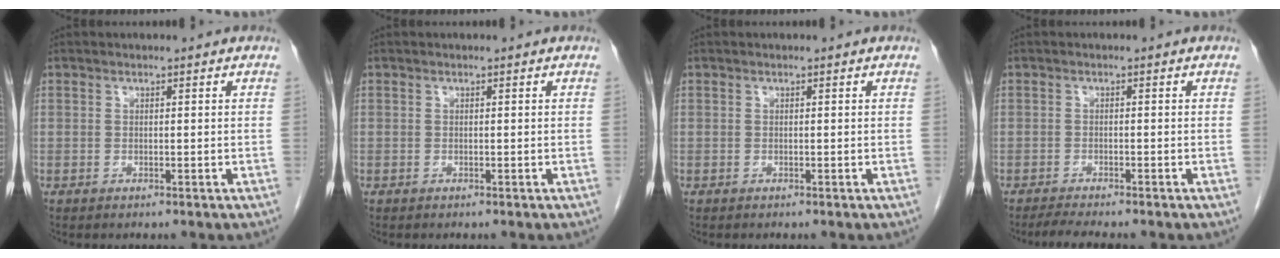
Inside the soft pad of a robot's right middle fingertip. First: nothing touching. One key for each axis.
{"total": 0.0}
{"total": 0.0}
{"total": 3.5, "fx": -3.1, "fy": -0.1, "fz": 1.7, "tx": -0.034, "ty": -0.013, "tz": -0.049}